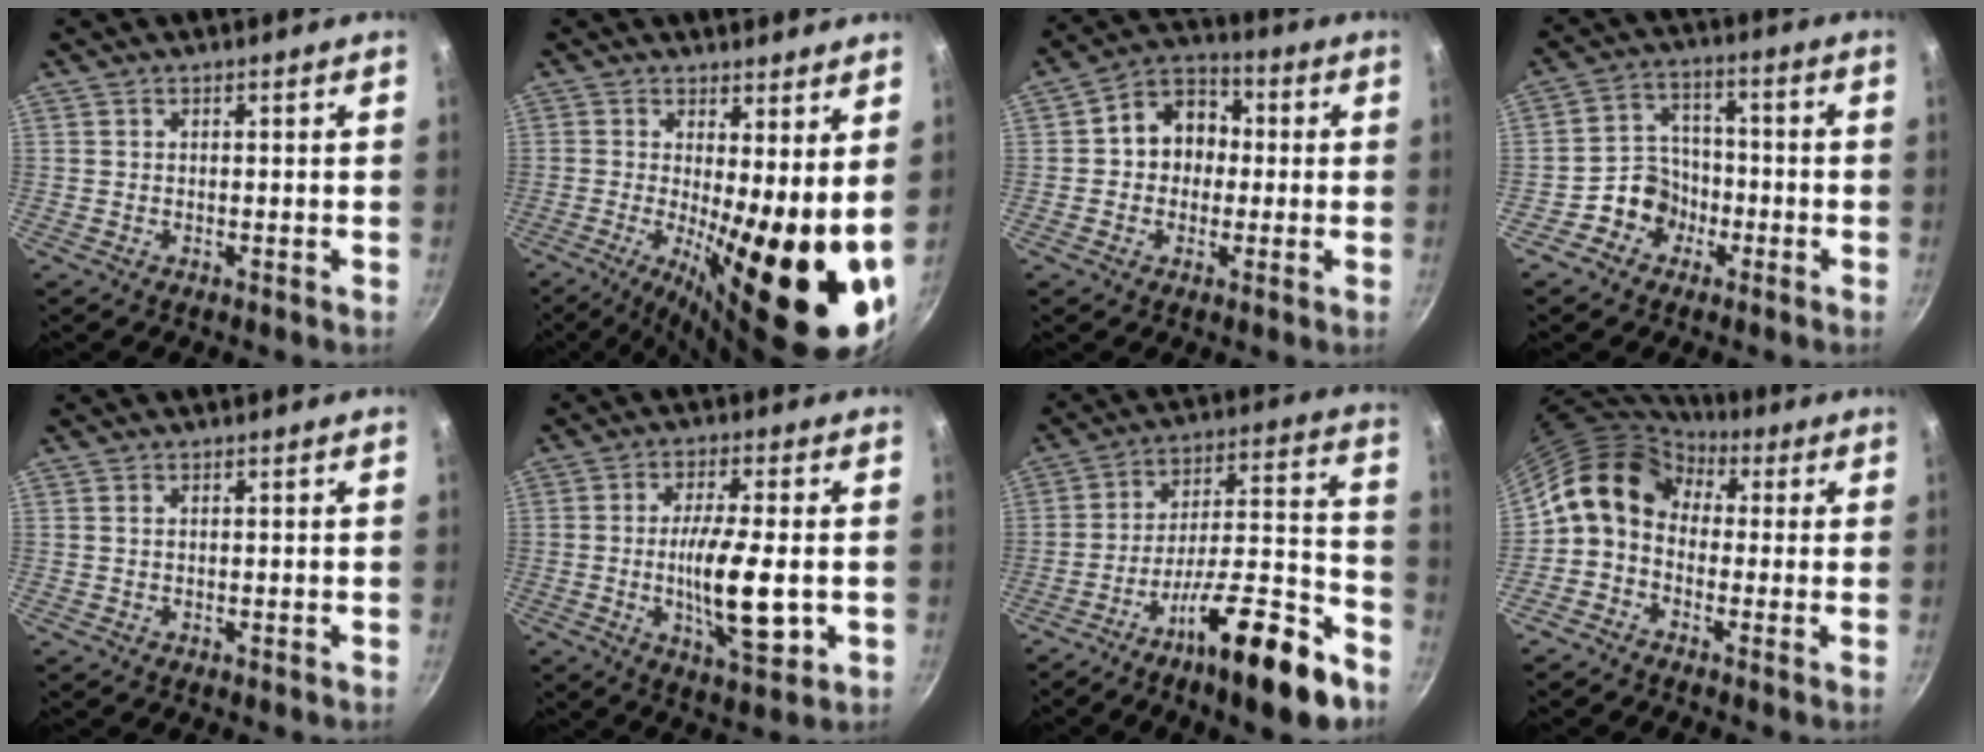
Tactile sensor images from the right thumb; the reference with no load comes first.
{"total": 18.9, "force": [-0.8, 5.7, 18.0], "torque": [-0.244, -0.033, -0.006]}
{"total": 9.7, "force": [0.1, 8.2, 5.2], "torque": [-0.034, 0.026, -0.015]}
{"total": 7.6, "force": [-3.5, 6.4, 2.1], "torque": [0.007, 0.046, -0.067]}
{"total": 0.5, "force": [0.2, 0.3, 0.4], "torque": [-0.007, 0.000, 0.004]}
{"total": 13.4, "force": [-1.8, 3.9, 12.7], "torque": [-0.214, -0.002, -0.029]}
{"total": 21.4, "force": [-12.8, 5.8, 16.2], "torque": [-0.209, 0.085, -0.208]}
{"total": 10.5, "force": [1.5, 8.2, 6.3], "torque": [-0.090, 0.032, 0.001]}